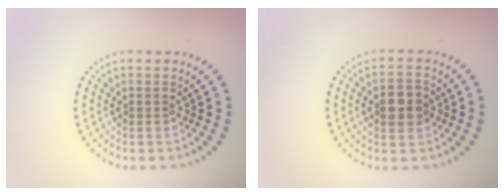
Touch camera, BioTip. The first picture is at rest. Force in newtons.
{"total": 3.6, "press": 3.6, "slide": 0.1}